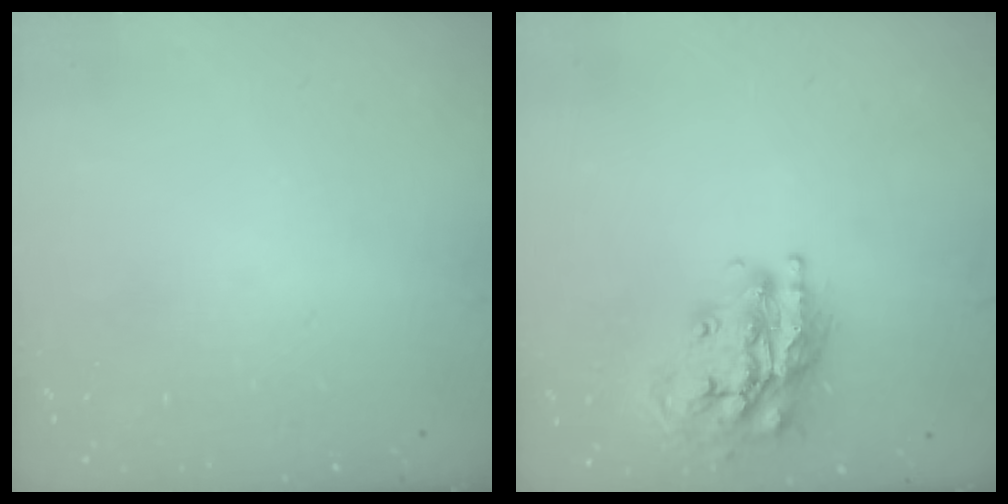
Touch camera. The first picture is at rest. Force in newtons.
{"total": 17.9, "press": 17.8, "slide": 1.5}